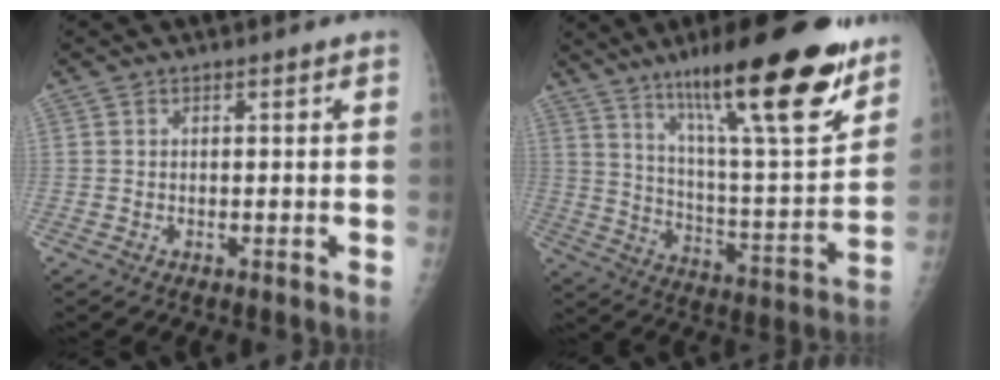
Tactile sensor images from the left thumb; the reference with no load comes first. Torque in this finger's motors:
{"motor_torque": [1.32, -0.11, 1.47, -1.31, 0.46]}